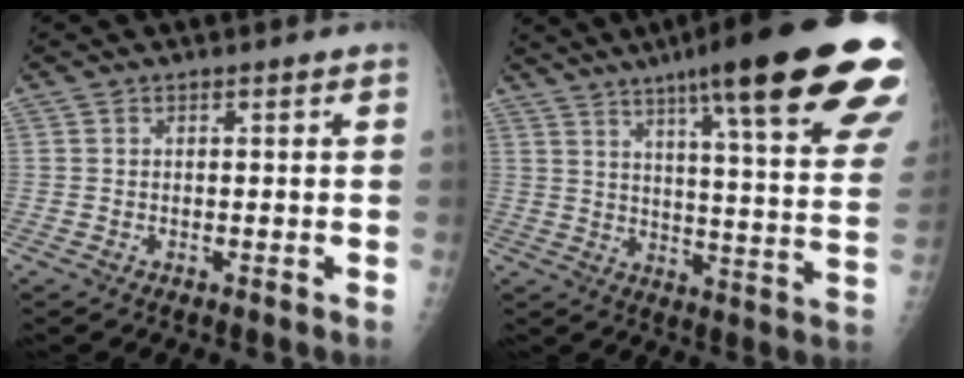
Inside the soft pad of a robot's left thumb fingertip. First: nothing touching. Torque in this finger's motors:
{"motor_torque": [2.68, 1.52, 2.13, -0.64, 0.56]}